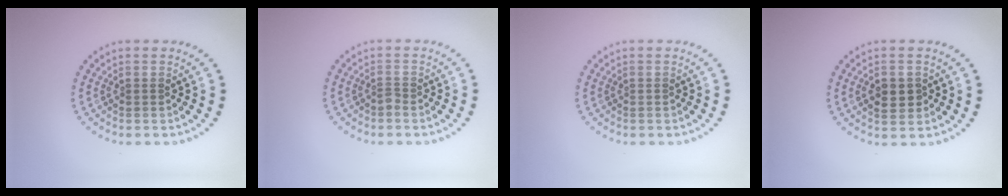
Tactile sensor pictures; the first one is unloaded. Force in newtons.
{"total": 0.8, "press": 0.5, "slide": 0.6}
{"total": 0.0}
{"total": 2.5, "press": 2.5, "slide": 0.2}